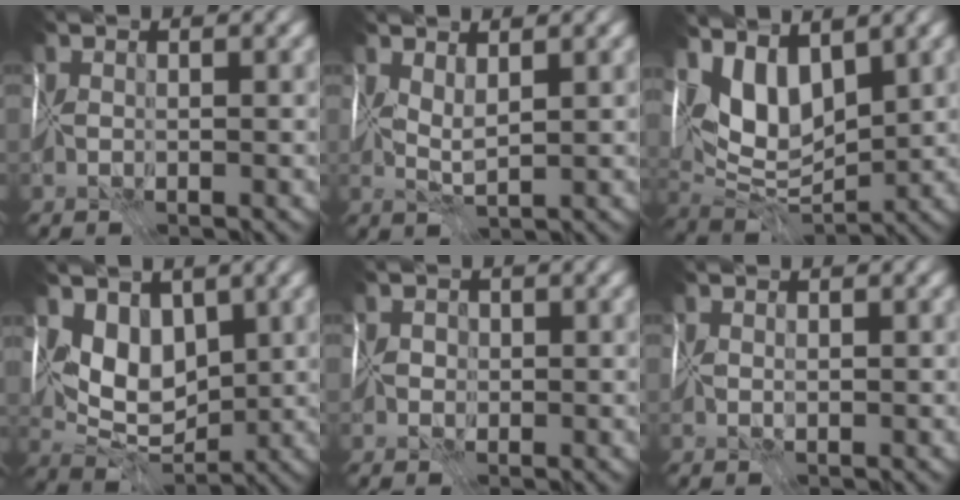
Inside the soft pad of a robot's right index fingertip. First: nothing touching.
{"total": 1.6, "force": [1.2, -1.1, 0.2], "torque": [-0.003, 0.001, 0.029]}
{"total": 5.3, "force": [3.3, 1.9, 3.7], "torque": [-0.065, -0.006, 0.063]}
{"total": 2.9, "force": [1.5, 1.6, 1.9], "torque": [-0.024, -0.017, 0.029]}
{"total": 1.6, "force": [0.1, 1.5, 0.5], "torque": [0.013, 0.013, -0.011]}
{"total": 0.5, "force": [0.5, -0.2, 0.0], "torque": [0.003, 0.002, 0.012]}